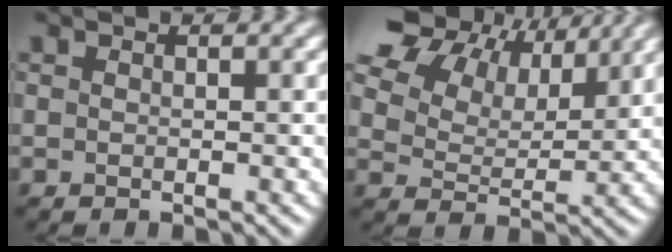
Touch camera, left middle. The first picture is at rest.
{"total": 14.8, "force": [9.0, 8.9, 7.7], "torque": [-0.177, 0.036, 0.167]}